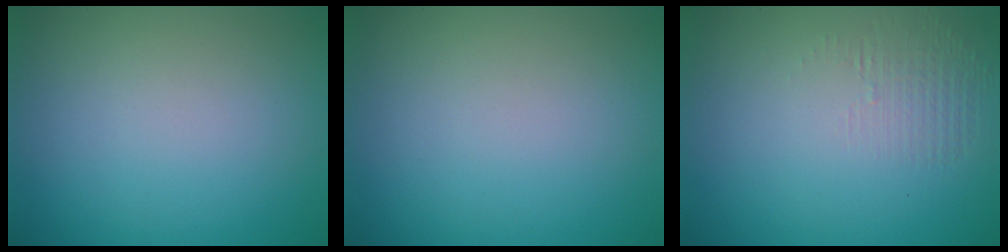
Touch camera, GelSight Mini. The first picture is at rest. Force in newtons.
{"total": 0.0}
{"total": 1.2, "press": 0.1, "slide": 1.2}